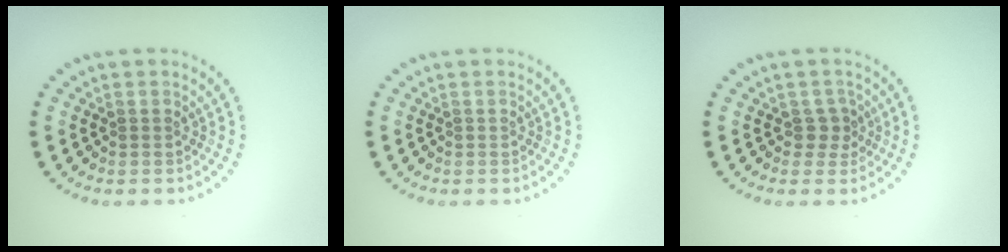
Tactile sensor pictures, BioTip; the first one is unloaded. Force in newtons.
{"total": 0.0}
{"total": 1.6, "press": 1.3, "slide": 1.0}